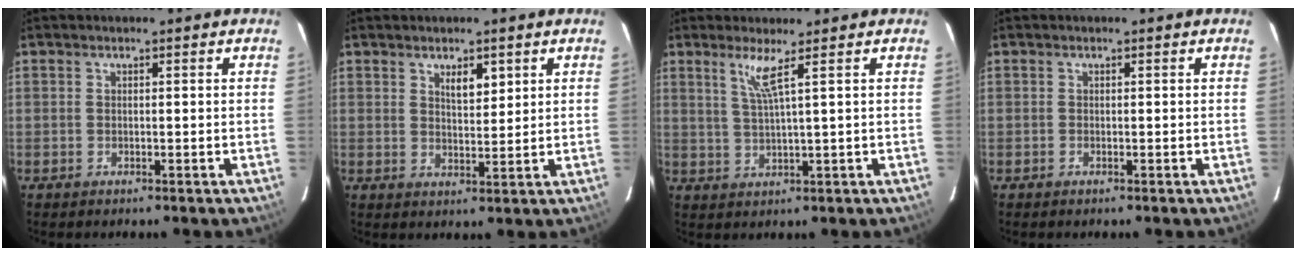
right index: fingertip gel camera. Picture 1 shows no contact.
{"total": 3.8, "force": [2.1, 1.5, 2.7], "torque": [-0.043, 0.001, 0.038]}
{"total": 3.8, "force": [2.2, -1.0, 3.0], "torque": [-0.056, -0.010, 0.044]}
{"total": 0.0}